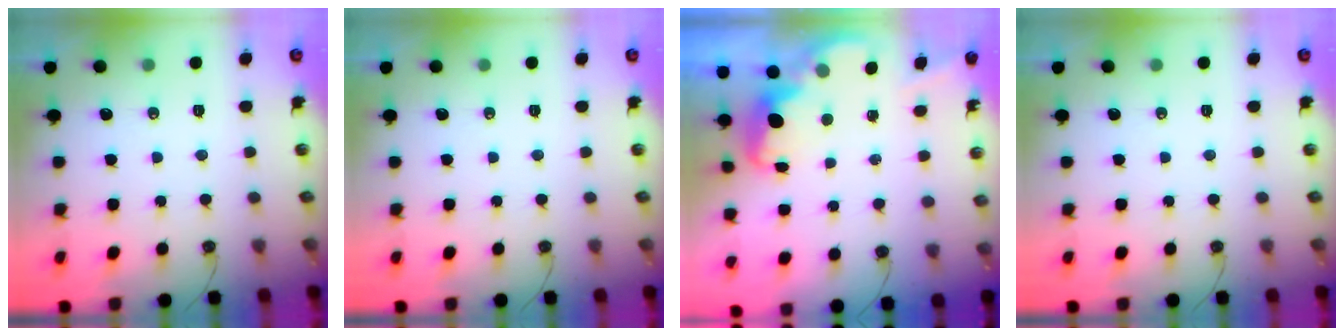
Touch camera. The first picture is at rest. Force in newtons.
{"total": 0.0}
{"total": 2.7, "press": 2.6, "slide": 0.7}
{"total": 0.0}